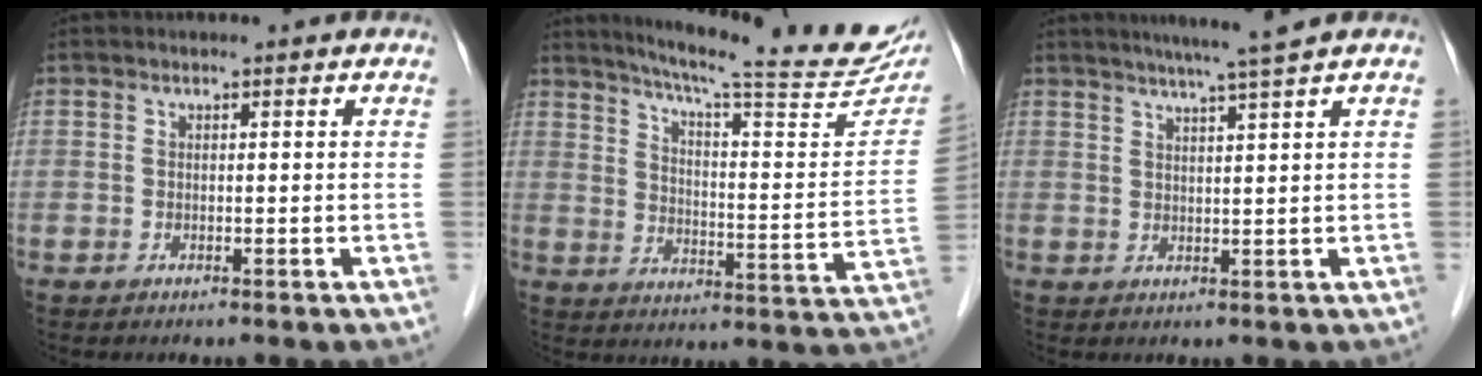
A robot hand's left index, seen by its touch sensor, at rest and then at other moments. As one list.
[{"total": 23.7, "force": [20.6, 1.0, 11.7], "torque": [-0.174, -0.055, 0.265]}, {"total": 5.3, "force": [4.2, -1.5, 2.9], "torque": [-0.048, -0.002, 0.068]}]